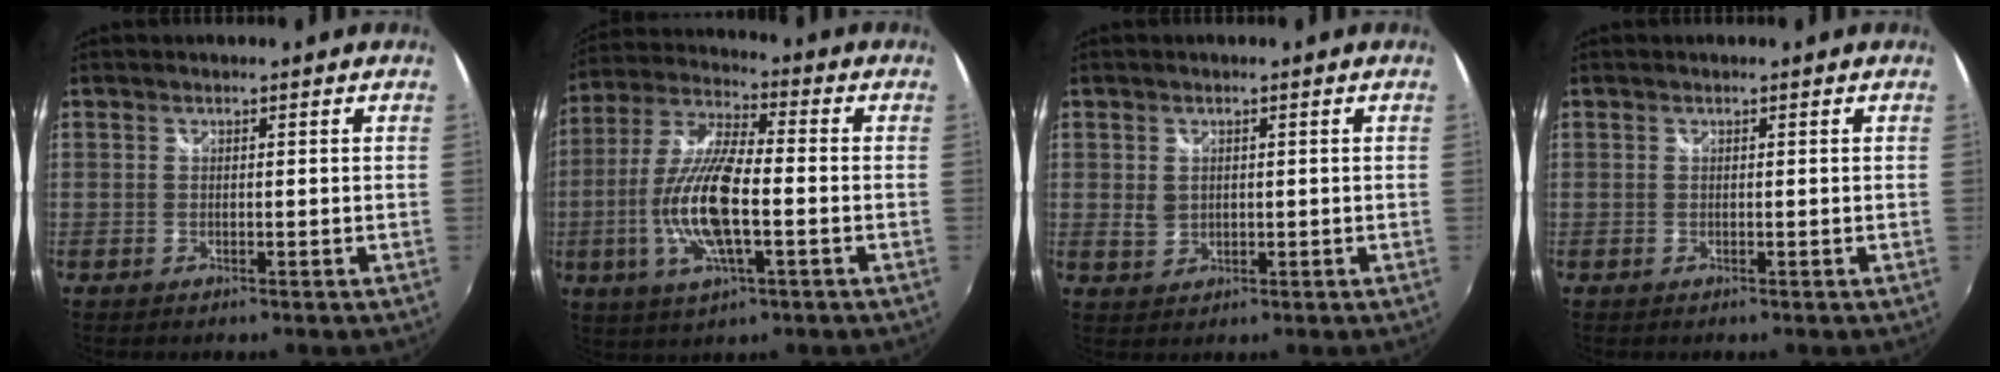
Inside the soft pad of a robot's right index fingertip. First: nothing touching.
{"total": 14.7, "force": [-3.2, 4.3, 13.7], "torque": [-0.277, -0.006, -0.061]}
{"total": 2.8, "force": [0.3, 2.3, 1.5], "torque": [-0.025, -0.001, 0.009]}
{"total": 0.0}